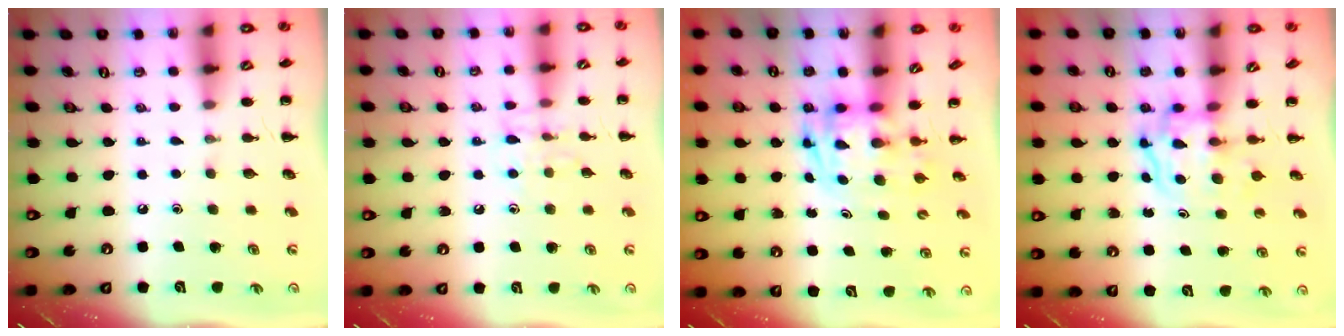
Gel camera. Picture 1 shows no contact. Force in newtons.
{"total": 7.3, "press": 7.3, "slide": 0.9}
{"total": 2.8, "press": 2.7, "slide": 0.5}
{"total": 3.5, "press": 3.5, "slide": 0.4}